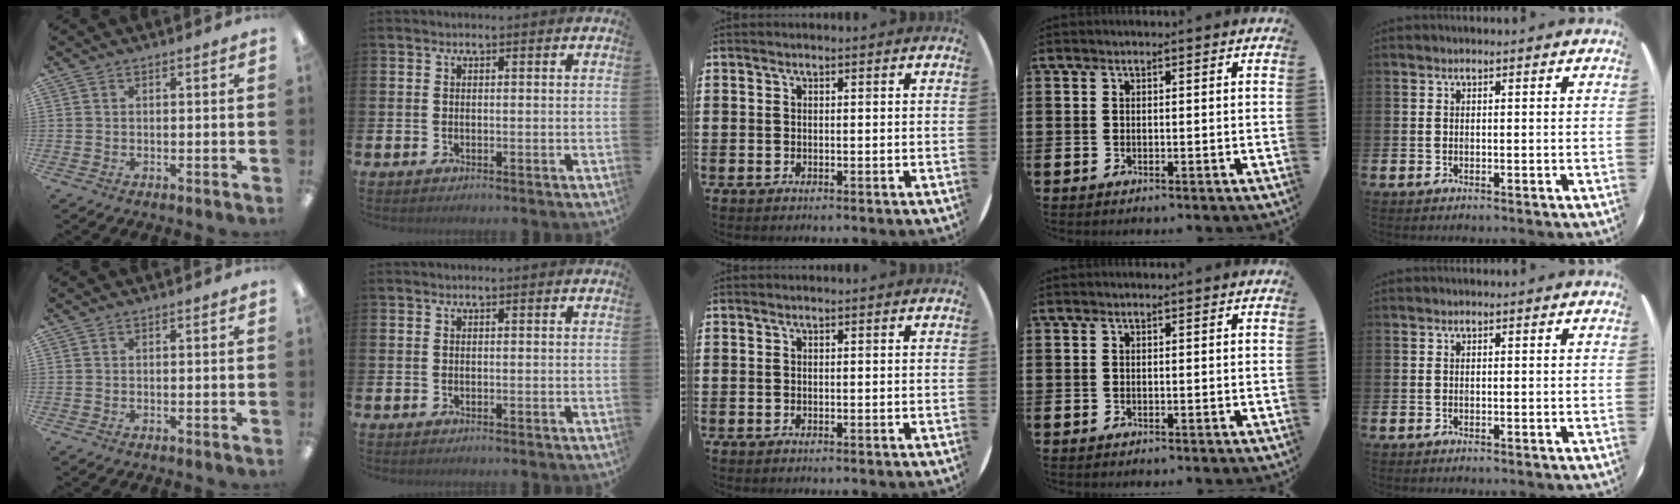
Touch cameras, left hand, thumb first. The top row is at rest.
{}